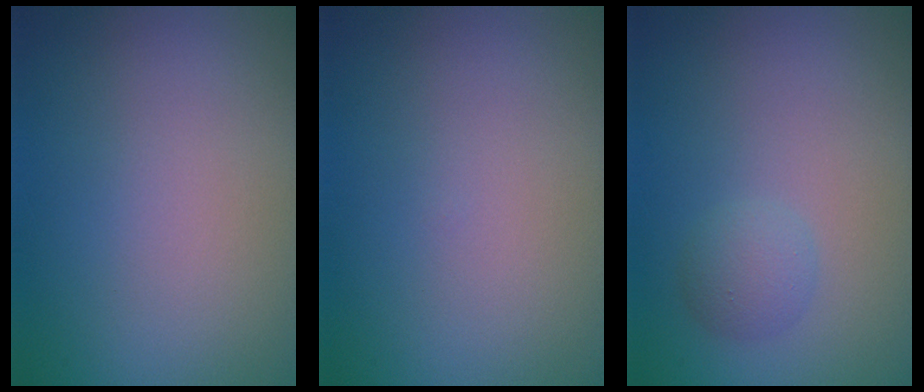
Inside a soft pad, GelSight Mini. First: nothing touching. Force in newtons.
{"total": 0.0}
{"total": 1.7, "press": 1.7, "slide": 0.2}